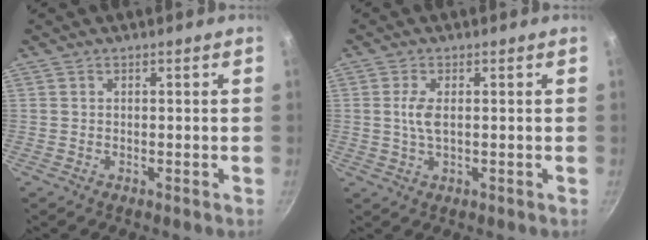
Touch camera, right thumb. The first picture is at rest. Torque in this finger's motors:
{"motor_torque": [0.62, 0.84, 0.78, -0.28, 0.09]}